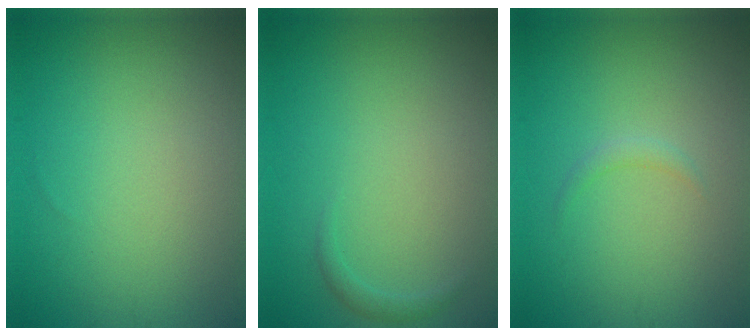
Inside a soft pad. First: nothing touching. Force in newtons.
{"total": 0.8, "press": 0.8, "slide": 0.0}
{"total": 0.8, "press": 0.8, "slide": 0.0}